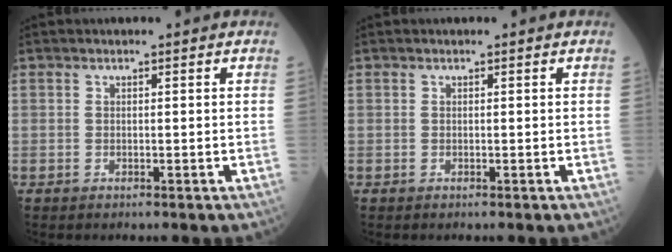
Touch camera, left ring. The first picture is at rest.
{"total": 0.0}